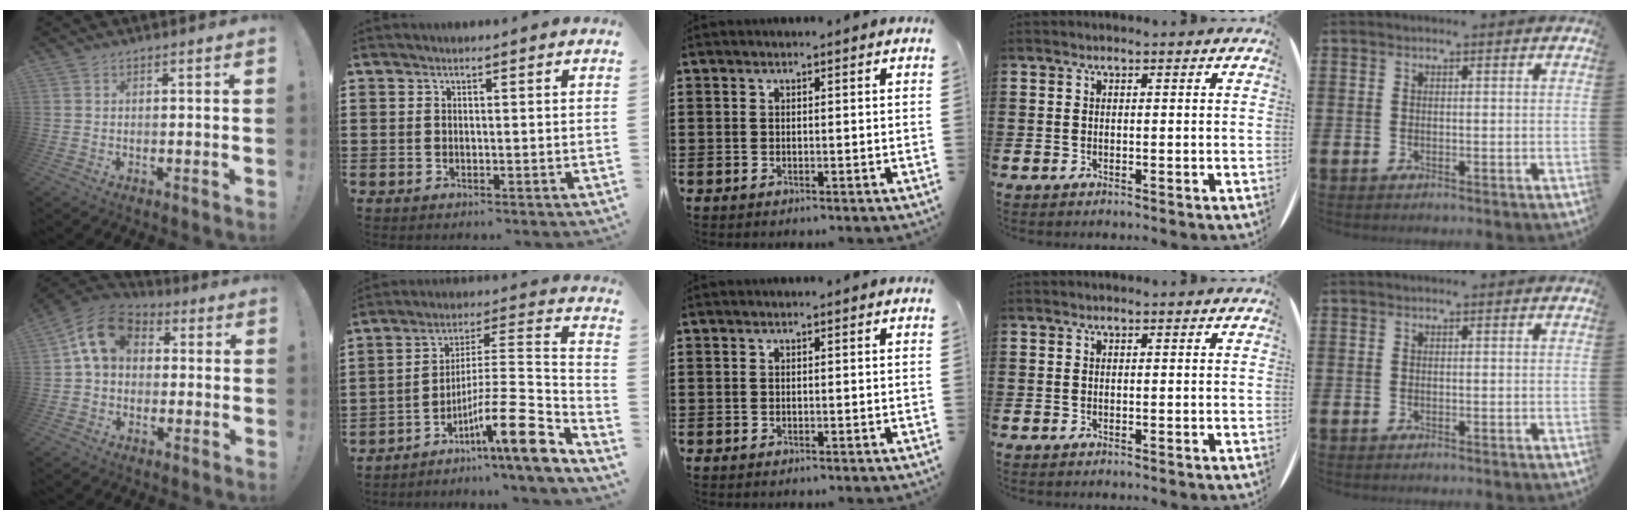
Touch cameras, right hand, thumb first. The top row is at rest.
{"thumb": {"total": 13.3, "force": [3.8, 10.2, 7.7], "torque": [-0.118, 0.012, 0.079]}, "index": {"total": 13.5, "force": [-8.1, 1.2, 10.7], "torque": [-0.165, -0.005, -0.149]}}